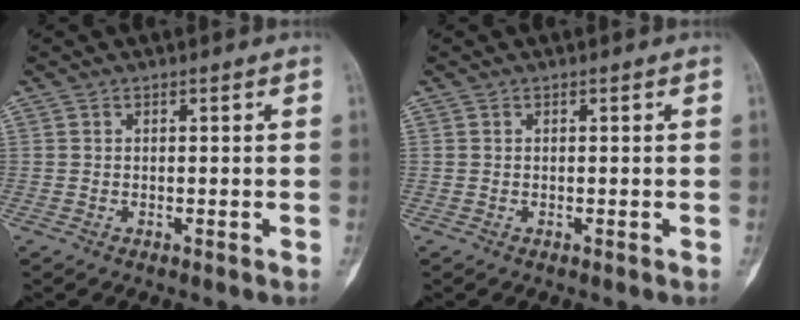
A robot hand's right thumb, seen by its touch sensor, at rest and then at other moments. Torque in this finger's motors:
{"motor_torque": [0.17, 0.17, 0.04, 0.00, 0.00]}